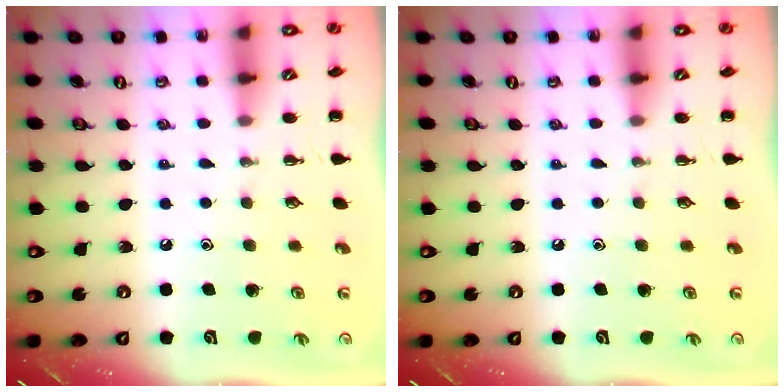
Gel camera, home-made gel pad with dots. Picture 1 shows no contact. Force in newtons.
{"total": 0.0}